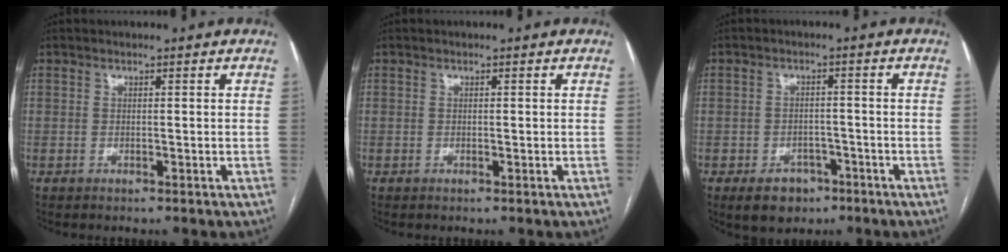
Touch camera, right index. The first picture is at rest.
{"total": 0.0}
{"total": 5.6, "force": [-3.3, 4.0, 2.3], "torque": [-0.034, 0.004, -0.040]}